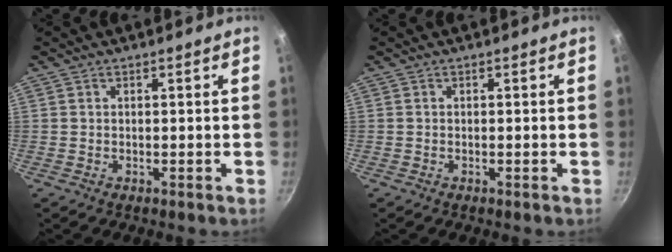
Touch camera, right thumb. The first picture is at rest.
{"total": 0.0}